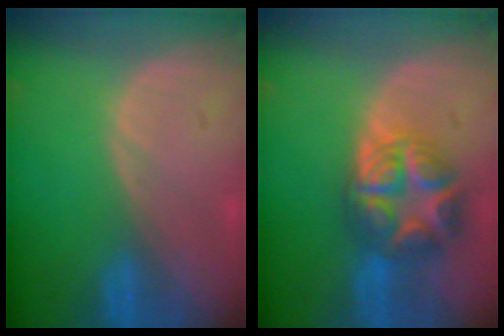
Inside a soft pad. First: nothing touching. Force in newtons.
{"total": 9.0, "press": 9.0, "slide": 0.5}